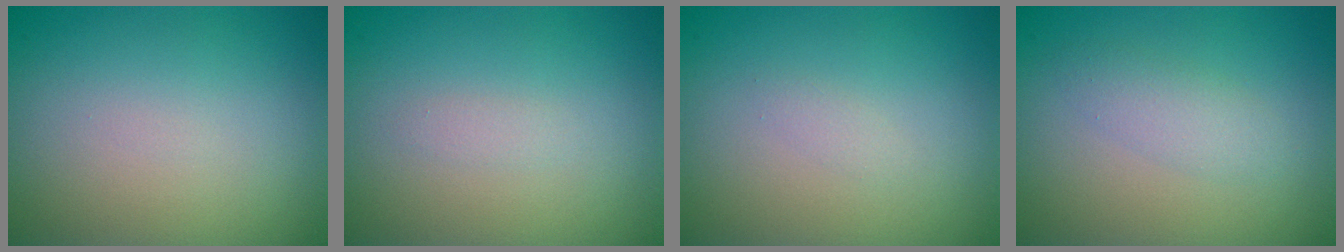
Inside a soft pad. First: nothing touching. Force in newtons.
{"total": 0.7, "press": 0.7, "slide": 0.1}
{"total": 0.7, "press": 0.6, "slide": 0.1}
{"total": 1.9, "press": 1.9, "slide": 0.1}